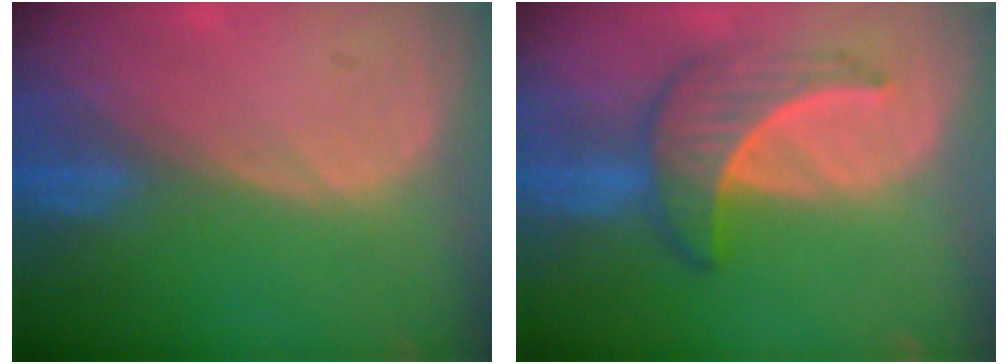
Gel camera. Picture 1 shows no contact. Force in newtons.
{"total": 6.5, "press": 6.4, "slide": 1.1}